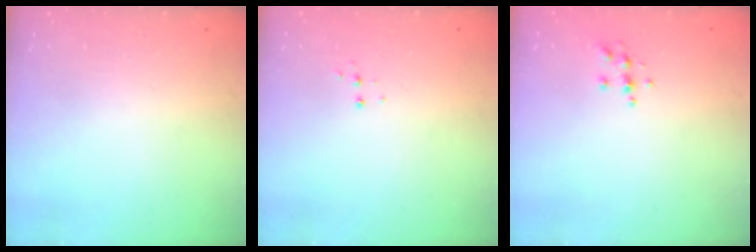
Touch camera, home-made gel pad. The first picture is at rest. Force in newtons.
{"total": 4.5, "press": 4.5, "slide": 0.4}
{"total": 5.1, "press": 5.1, "slide": 0.3}